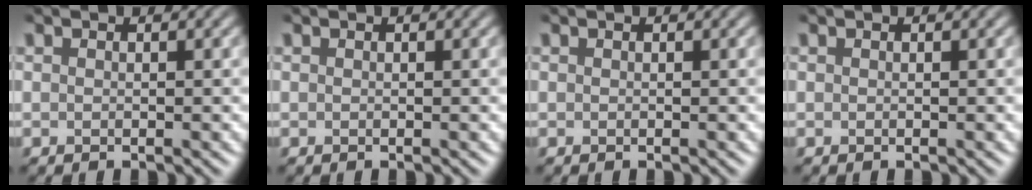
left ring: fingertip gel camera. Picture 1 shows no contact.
{"total": 0.0}
{"total": 0.0}
{"total": 0.0}